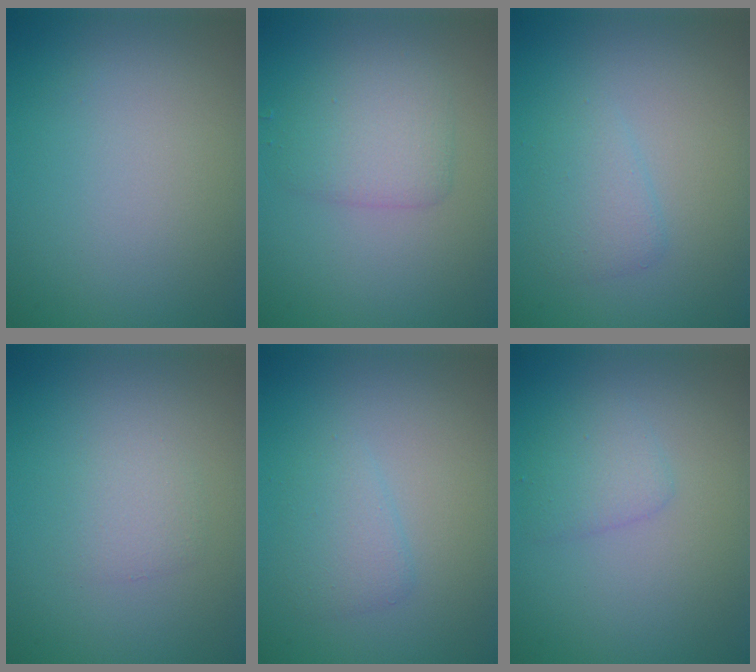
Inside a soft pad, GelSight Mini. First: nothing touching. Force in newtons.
{"total": 2.9, "press": 2.9, "slide": 0.0}
{"total": 1.9, "press": 1.9, "slide": 0.1}
{"total": 1.4, "press": 1.4, "slide": 0.1}
{"total": 1.9, "press": 1.9, "slide": 0.1}
{"total": 1.9, "press": 1.9, "slide": 0.0}